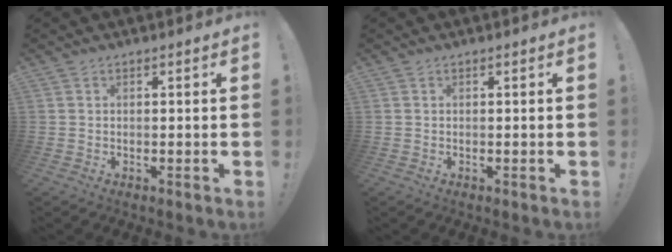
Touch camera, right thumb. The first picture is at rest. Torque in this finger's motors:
{"motor_torque": [0.00, 0.00, 0.00, 0.00, 0.00]}